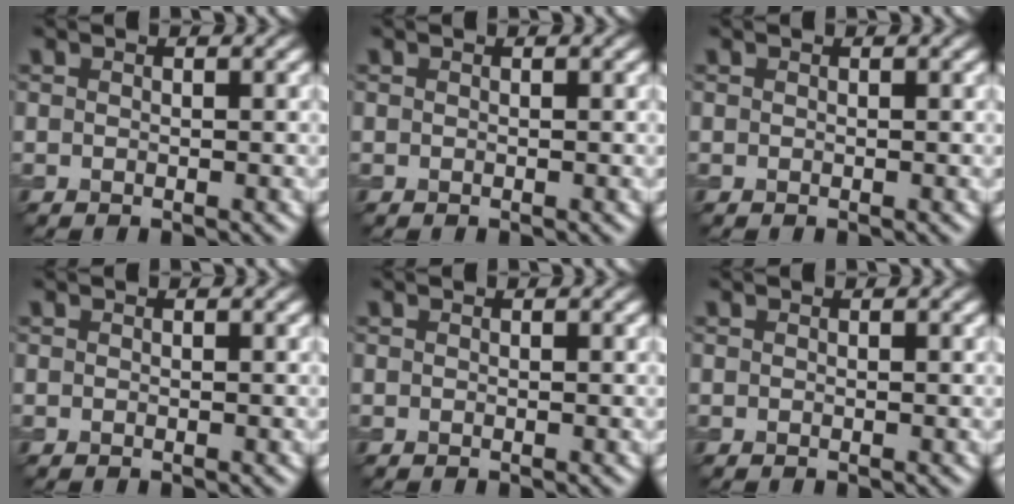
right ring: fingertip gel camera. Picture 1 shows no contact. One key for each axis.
{"total": 0.0}
{"total": 0.0}
{"total": 0.0}
{"total": 0.0}
{"total": 0.0}